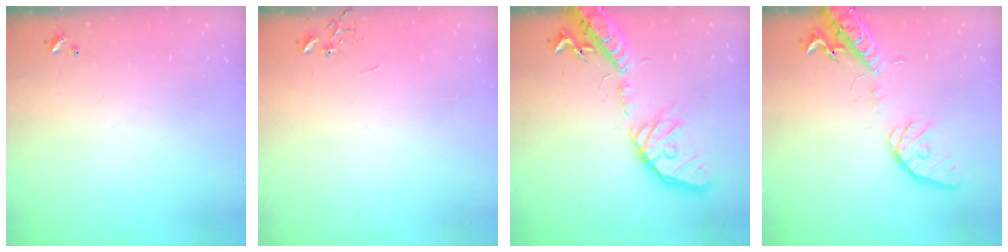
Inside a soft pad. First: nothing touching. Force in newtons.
{"total": 0.0}
{"total": 22.7, "press": 22.4, "slide": 3.7}
{"total": 16.1, "press": 15.8, "slide": 3.0}